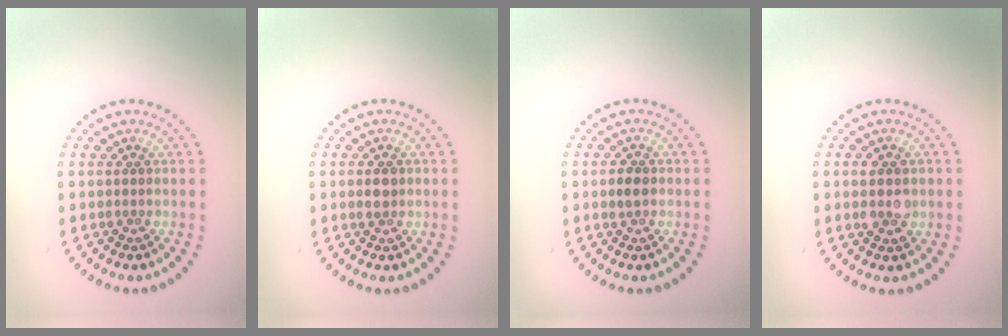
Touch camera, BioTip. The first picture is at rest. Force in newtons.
{"total": 1.4, "press": 1.4, "slide": 0.1}
{"total": 1.5, "press": 1.5, "slide": 0.1}
{"total": 2.7, "press": 2.7, "slide": 0.2}